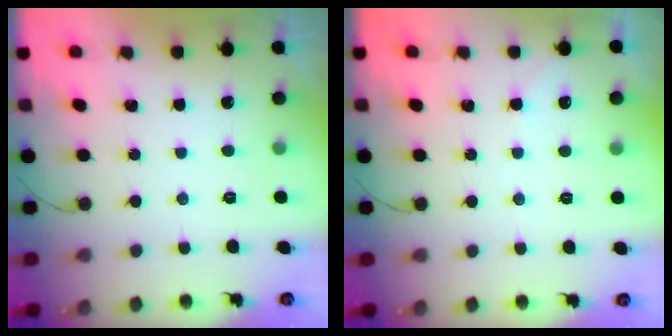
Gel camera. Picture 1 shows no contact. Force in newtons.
{"total": 2.3, "press": 2.3, "slide": 0.4}